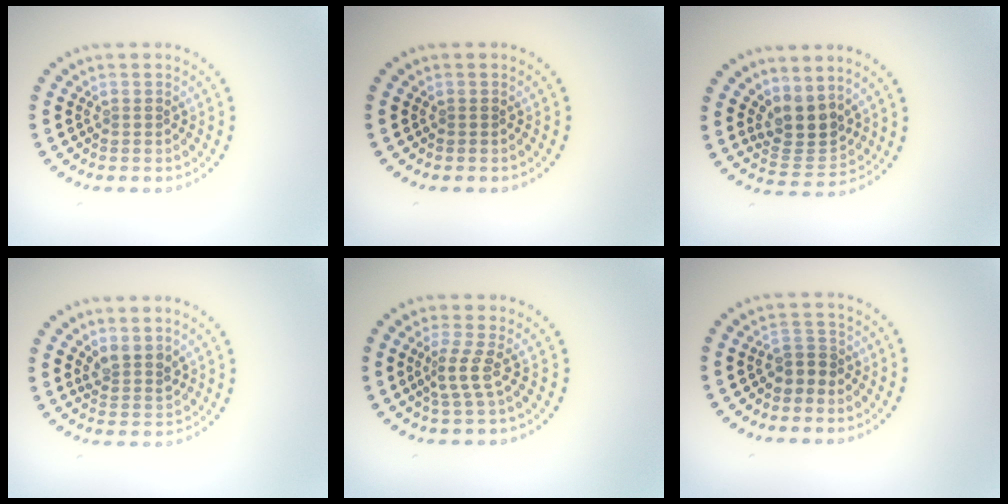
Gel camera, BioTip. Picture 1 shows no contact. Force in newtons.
{"total": 0.0}
{"total": 3.6, "press": 3.2, "slide": 1.6}
{"total": 2.2, "press": 1.7, "slide": 1.4}
{"total": 2.3, "press": 1.4, "slide": 1.8}
{"total": 2.0, "press": 1.8, "slide": 0.9}